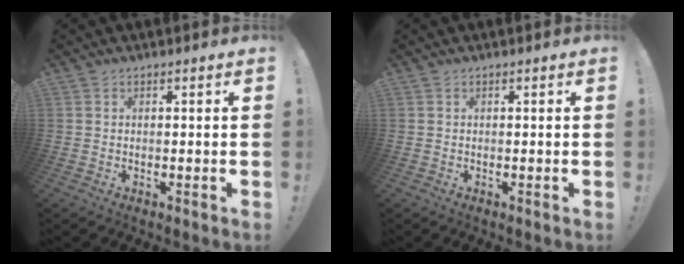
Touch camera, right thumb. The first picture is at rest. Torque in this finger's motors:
{"motor_torque": [0.00, 0.00, 0.00, 0.00, 0.00]}